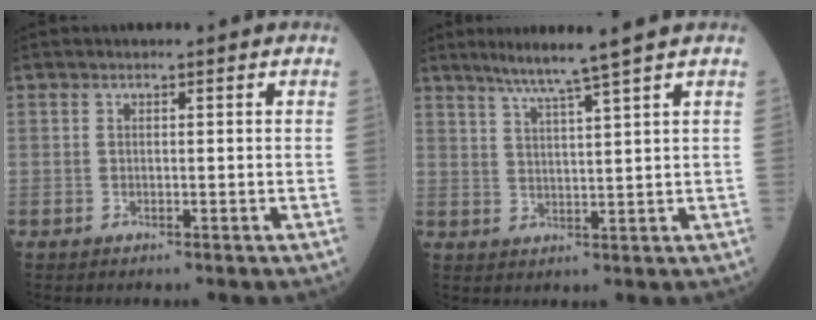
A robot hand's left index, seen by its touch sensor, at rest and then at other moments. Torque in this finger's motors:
{"motor_torque": [0.50, -0.50, 0.09, 0.08]}